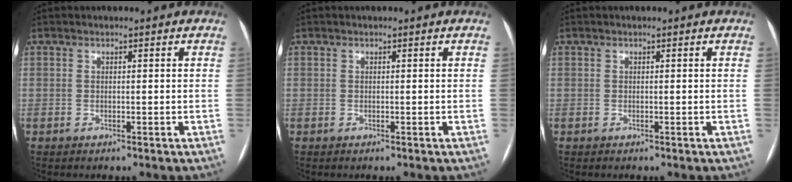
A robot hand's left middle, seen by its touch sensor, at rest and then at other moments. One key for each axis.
{"total": 0.0}
{"total": 0.0}